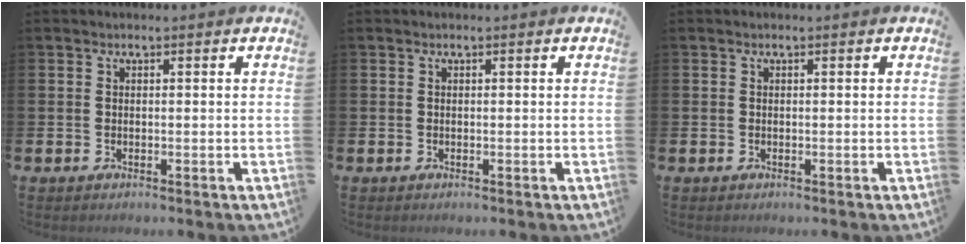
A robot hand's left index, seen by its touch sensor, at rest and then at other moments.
{"total": 0.0}
{"total": 0.0}